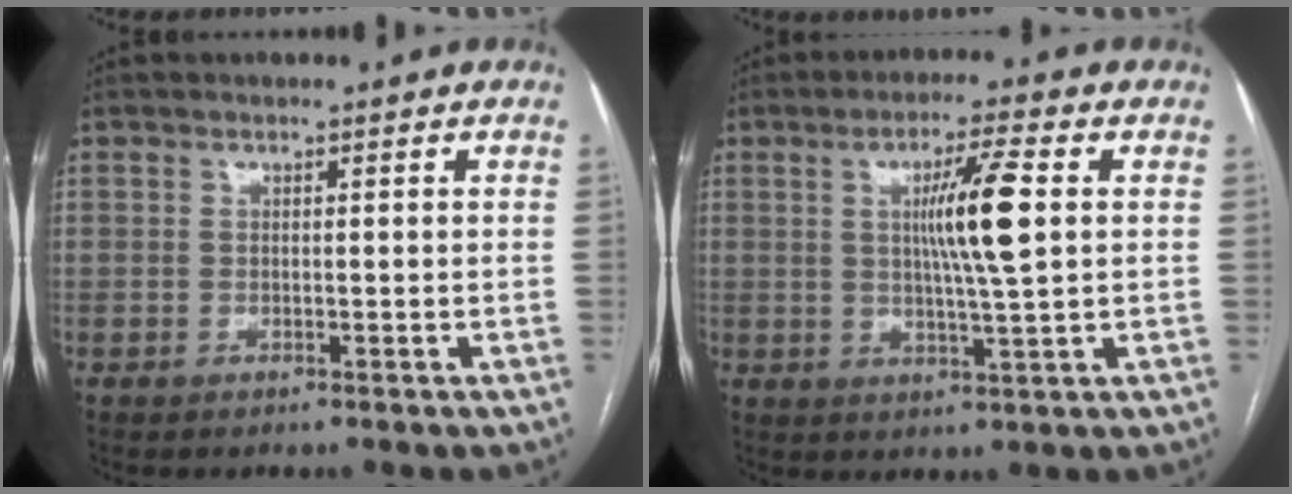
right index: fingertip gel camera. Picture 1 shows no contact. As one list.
[{"total": 8.7, "force": [1.6, -0.2, 8.6], "torque": [-0.153, -0.003, 0.029]}]